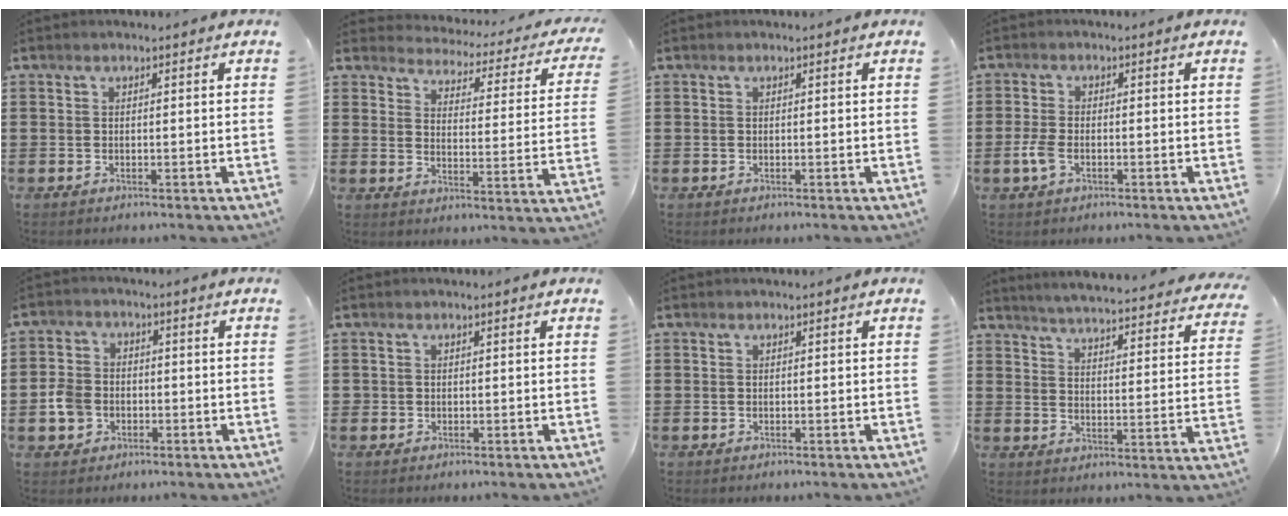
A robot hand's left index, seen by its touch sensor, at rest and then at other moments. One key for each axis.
{"total": 2.5, "fx": 2.5, "fy": 0.2, "fz": 0.4, "tx": -0.030, "ty": -0.027, "tz": 0.034}
{"total": 0.0}
{"total": 3.3, "fx": -1.3, "fy": 1.8, "fz": 2.5, "tx": -0.066, "ty": -0.004, "tz": -0.028}
{"total": 4.4, "fx": -1.3, "fy": 3.7, "fz": 1.9, "tx": -0.055, "ty": 0.005, "tz": -0.030}
{"total": 0.6, "fx": 0.1, "fy": 0.5, "fz": 0.0, "tx": -0.002, "ty": 0.005, "tz": 0.001}
{"total": 0.0}
{"total": 4.3, "fx": 4.2, "fy": -0.5, "fz": 1.0, "tx": -0.043, "ty": -0.038, "tz": 0.067}